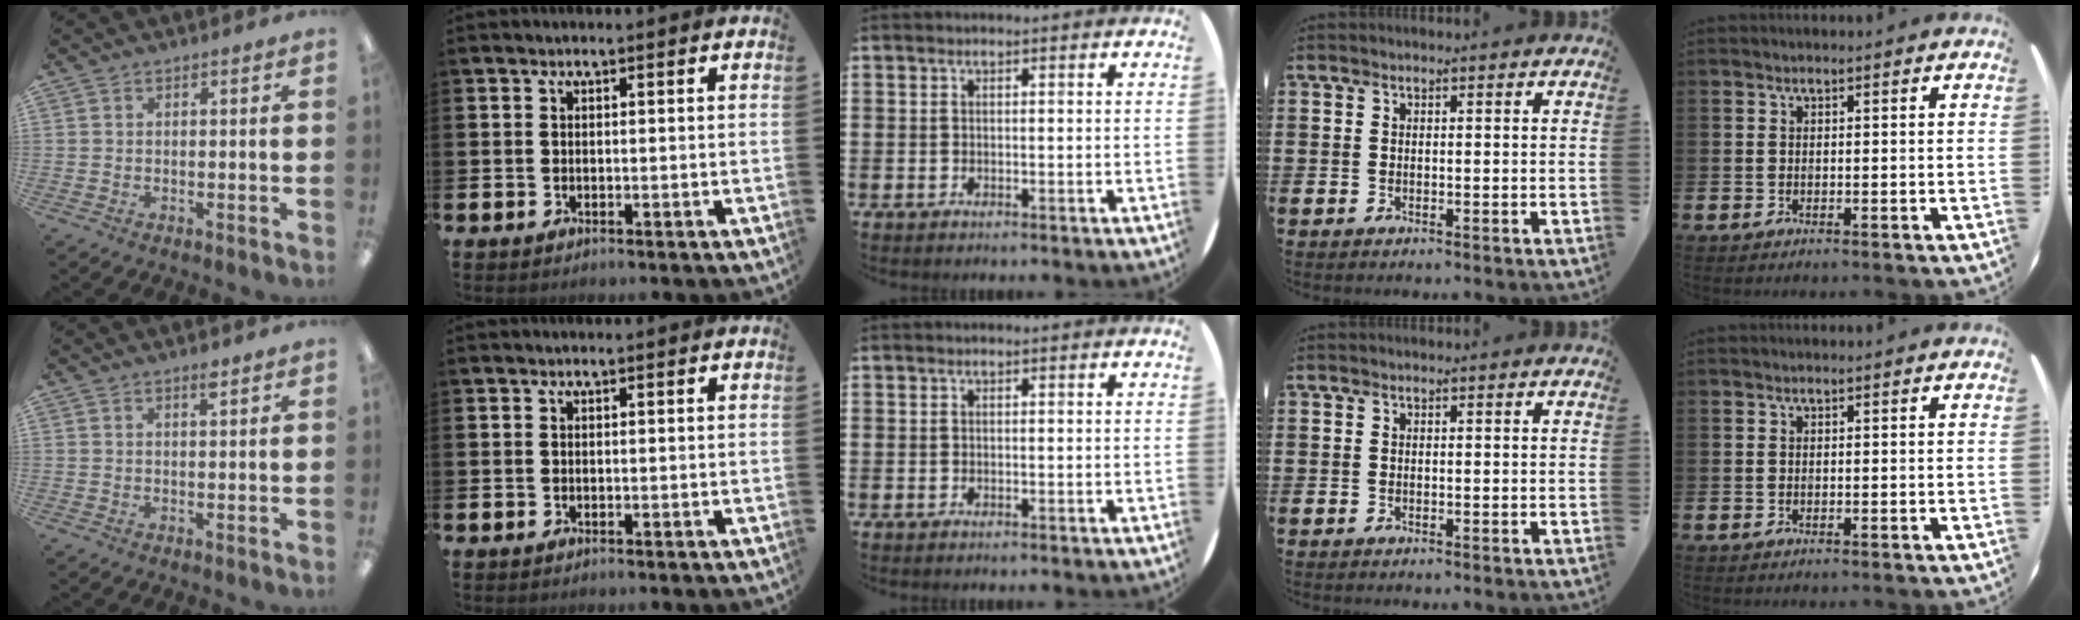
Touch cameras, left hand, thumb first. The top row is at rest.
{"thumb": {"total": 1.9, "force": [1.5, 0.3, 1.2], "torque": [-0.020, -0.002, 0.023]}}